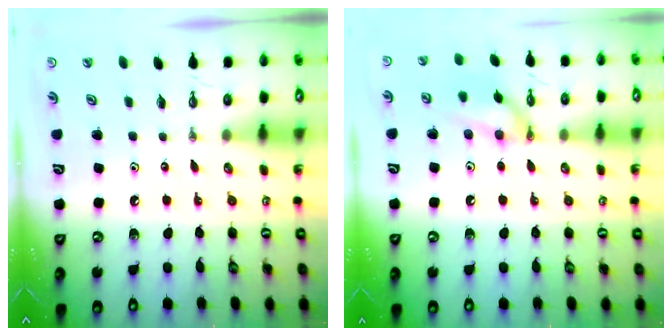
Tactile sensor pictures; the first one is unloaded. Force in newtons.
{"total": 12.3, "press": 12.3, "slide": 0.5}